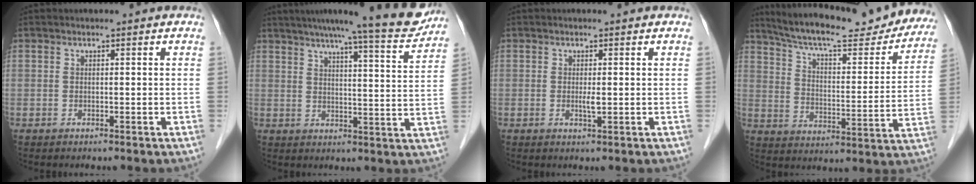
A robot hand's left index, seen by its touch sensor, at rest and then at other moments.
{"total": 14.1, "force": [12.6, 0.3, 6.3], "torque": [-0.088, -0.017, 0.159]}
{"total": 1.3, "force": [-0.1, 0.2, 1.3], "torque": [-0.024, -0.004, -0.001]}
{"total": 25.3, "force": [22.2, 4.8, 11.0], "torque": [-0.172, -0.018, 0.300]}